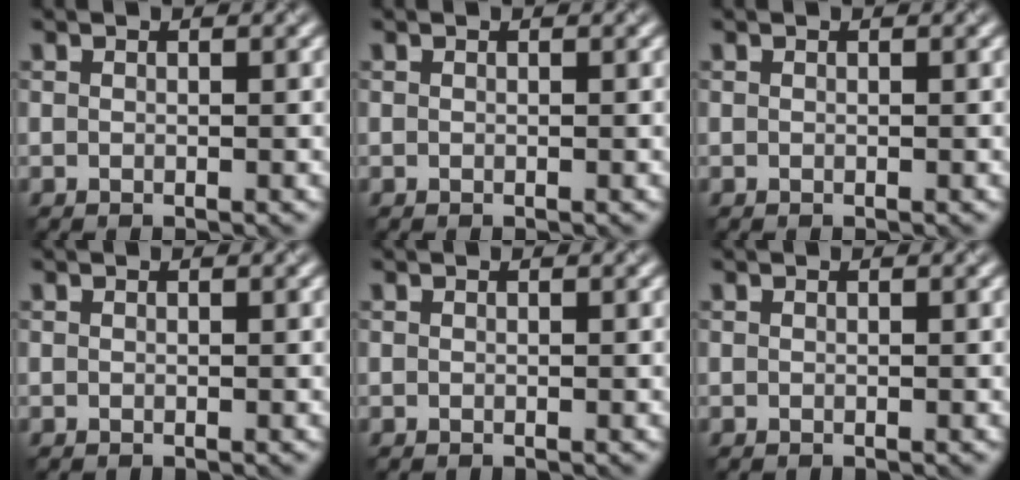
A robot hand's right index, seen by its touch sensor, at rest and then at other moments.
{"total": 0.0}
{"total": 0.0}
{"total": 0.0}
{"total": 0.0}
{"total": 0.0}